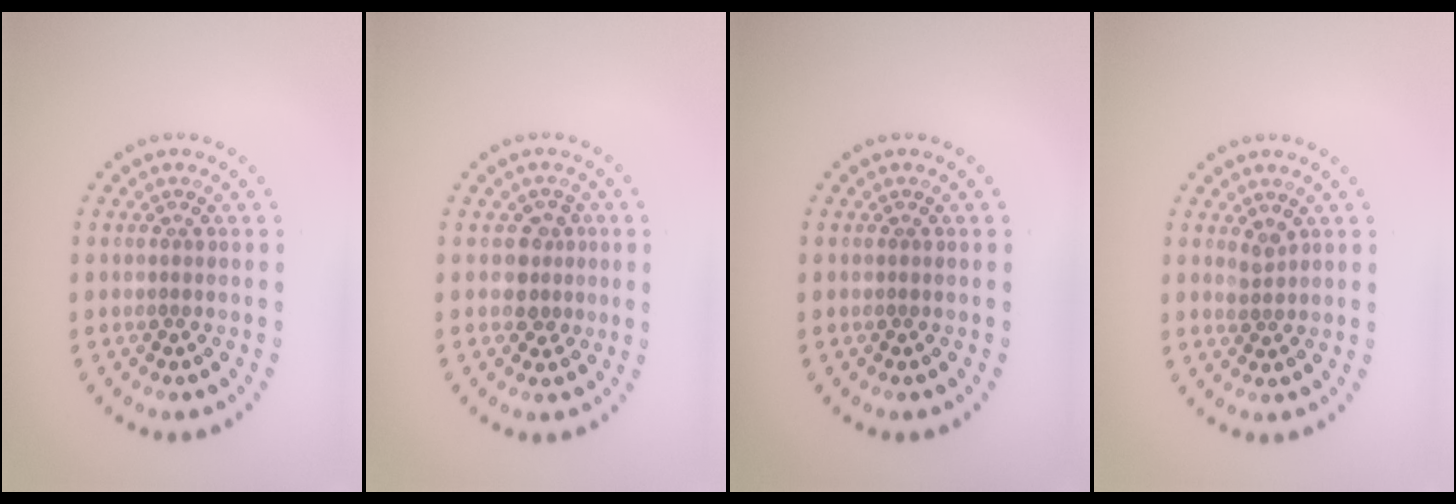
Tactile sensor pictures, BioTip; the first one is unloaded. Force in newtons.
{"total": 2.2, "press": 2.0, "slide": 1.0}
{"total": 0.0}
{"total": 1.2, "press": 1.0, "slide": 0.7}